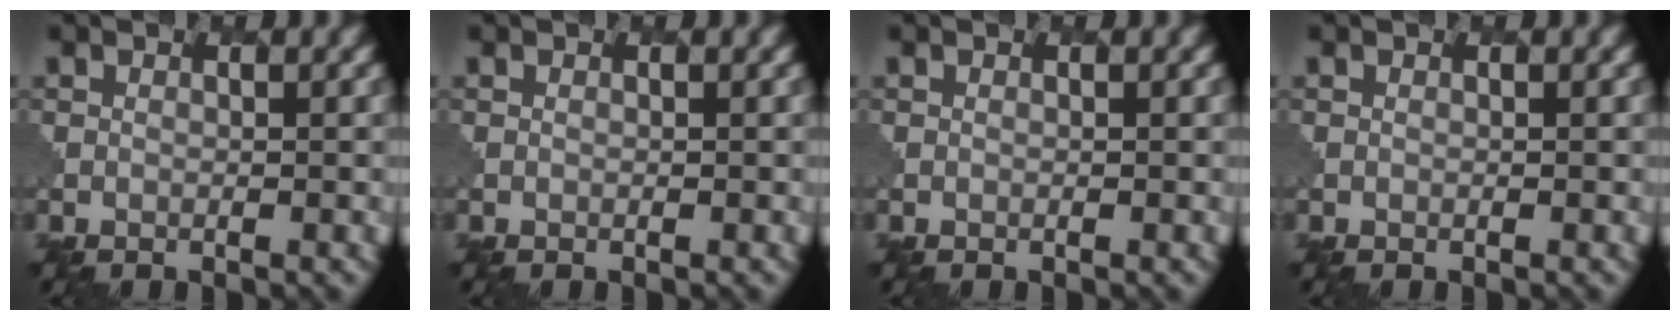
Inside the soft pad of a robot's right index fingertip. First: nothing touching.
{"total": 0.0}
{"total": 0.0}
{"total": 0.0}